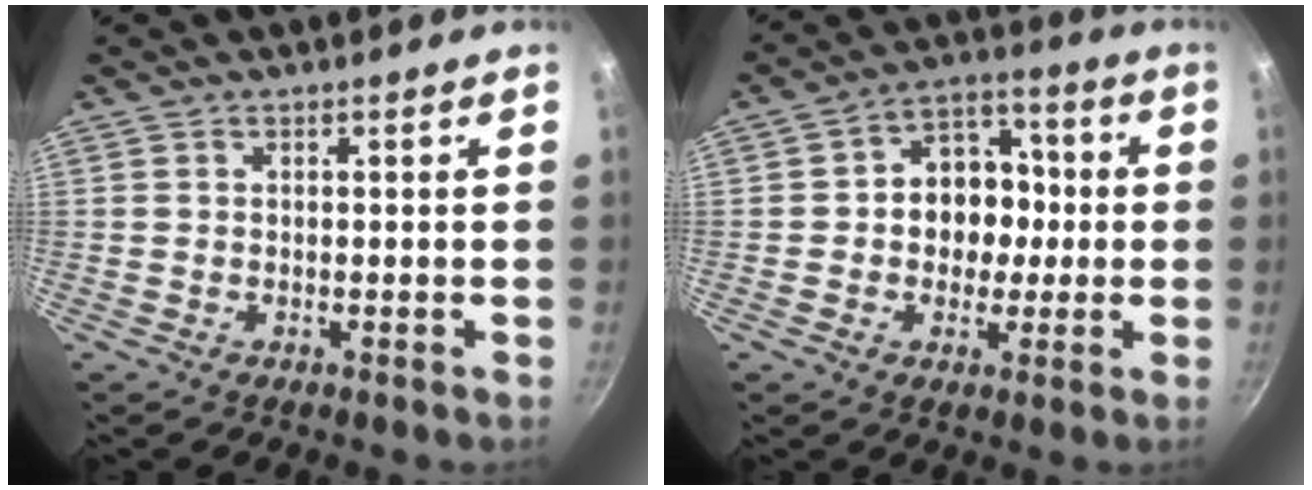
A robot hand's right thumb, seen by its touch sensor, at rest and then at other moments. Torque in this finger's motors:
{"motor_torque": [-0.51, 0.53, -0.01, 0.07, 0.05]}